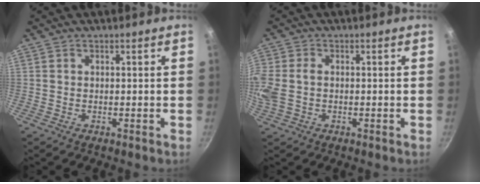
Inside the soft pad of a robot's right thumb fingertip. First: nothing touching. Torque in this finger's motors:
{"motor_torque": [1.93, 1.89, 1.35, -0.46, 0.61]}